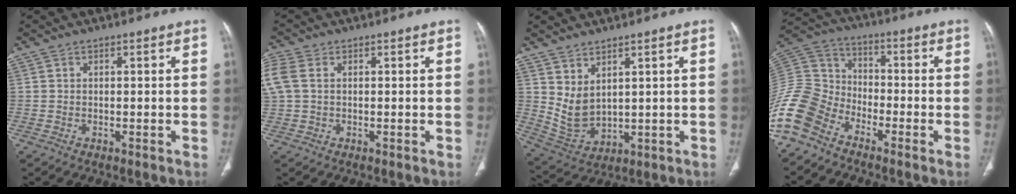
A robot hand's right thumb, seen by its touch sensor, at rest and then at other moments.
{"total": 7.2, "force": [1.2, 5.0, 5.0], "torque": [-0.156, 0.020, 0.028]}
{"total": 6.9, "force": [3.0, 3.7, 4.9], "torque": [-0.080, -0.029, 0.082]}
{"total": 16.0, "force": [-10.5, 10.0, 6.9], "torque": [-0.160, 0.057, -0.214]}